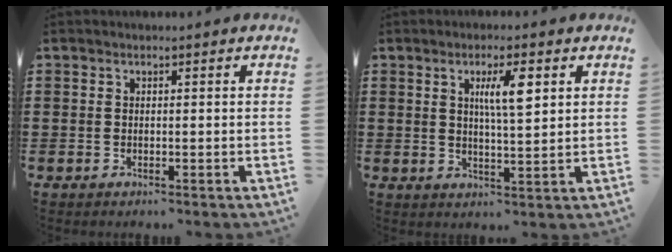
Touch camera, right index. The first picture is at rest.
{"total": 5.6, "force": [2.0, 1.2, 5.1], "torque": [-0.097, 0.005, 0.029]}